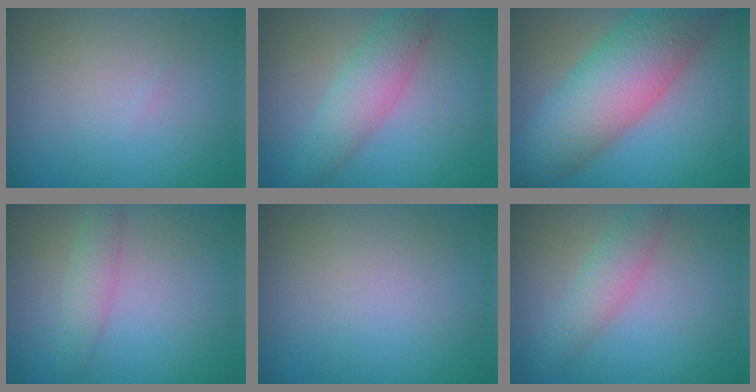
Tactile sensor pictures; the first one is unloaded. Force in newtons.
{"total": 4.3, "press": 4.3, "slide": 0.1}
{"total": 10.9, "press": 10.9, "slide": 0.3}
{"total": 2.2, "press": 2.2, "slide": 0.0}
{"total": 0.0}
{"total": 2.8, "press": 2.8, "slide": 0.1}